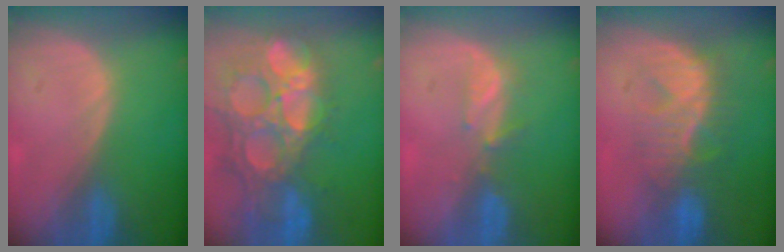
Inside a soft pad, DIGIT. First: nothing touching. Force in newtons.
{"total": 14.8, "press": 12.3, "slide": 8.3}
{"total": 2.7, "press": 2.6, "slide": 0.8}
{"total": 8.0, "press": 7.9, "slide": 1.3}